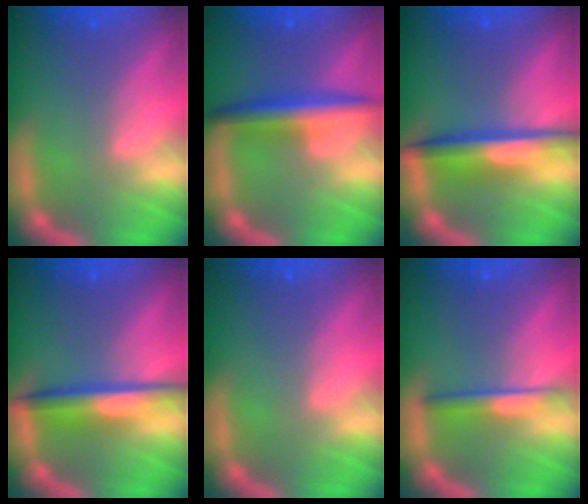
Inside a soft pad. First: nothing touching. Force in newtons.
{"total": 4.5}
{"total": 5.0}
{"total": 4.5}
{"total": 0.0}
{"total": 2.4}